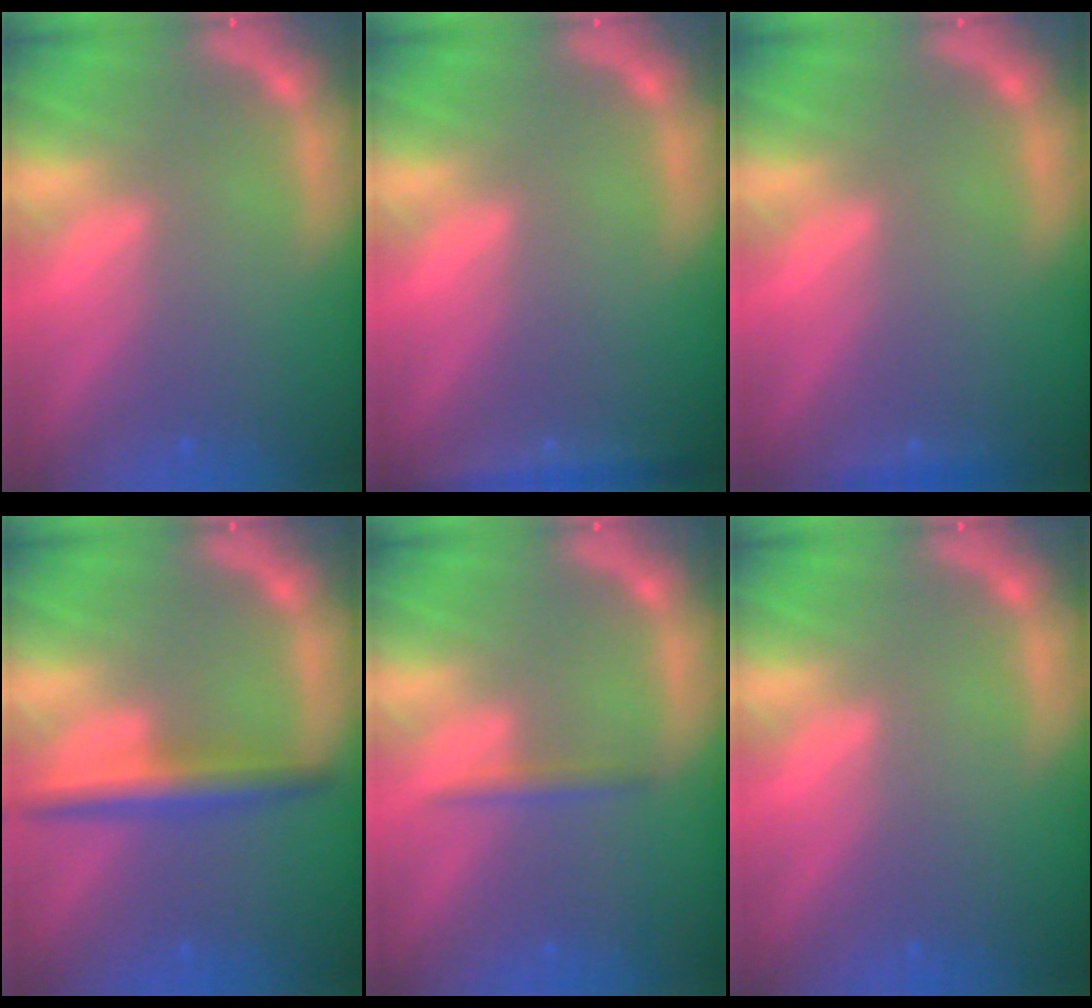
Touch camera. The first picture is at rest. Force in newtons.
{"total": 2.9}
{"total": 0.9}
{"total": 4.0}
{"total": 1.4}
{"total": 0.0}